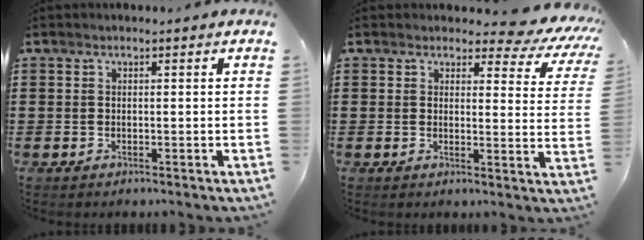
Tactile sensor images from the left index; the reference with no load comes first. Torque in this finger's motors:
{"motor_torque": [1.03, -1.11, 0.14, -0.02]}